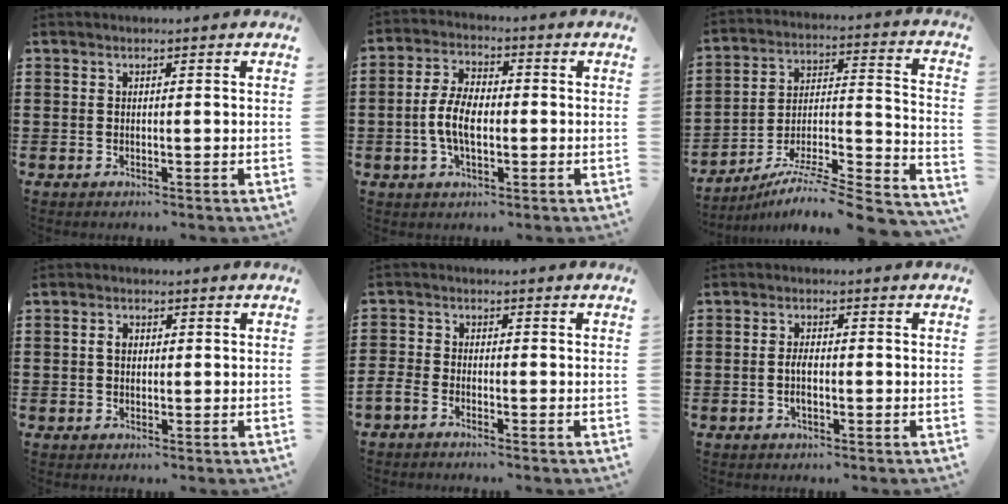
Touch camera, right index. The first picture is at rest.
{"total": 6.5, "force": [-1.1, 3.4, 5.4], "torque": [-0.133, -0.003, -0.029]}
{"total": 7.2, "force": [-6.0, 0.3, 4.0], "torque": [-0.066, -0.007, -0.124]}
{"total": 1.8, "force": [0.2, 1.3, 1.3], "torque": [-0.027, 0.008, 0.003]}
{"total": 2.0, "force": [-1.9, 0.3, 0.5], "torque": [-0.019, 0.000, -0.040]}
{"total": 2.7, "force": [-0.5, 1.1, 2.4], "torque": [-0.054, 0.001, -0.013]}